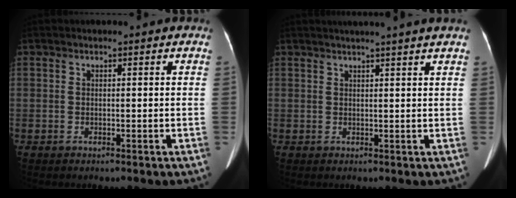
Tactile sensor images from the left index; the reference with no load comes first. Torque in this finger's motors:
{"motor_torque": [0.80, -1.26, 0.09, 0.10]}